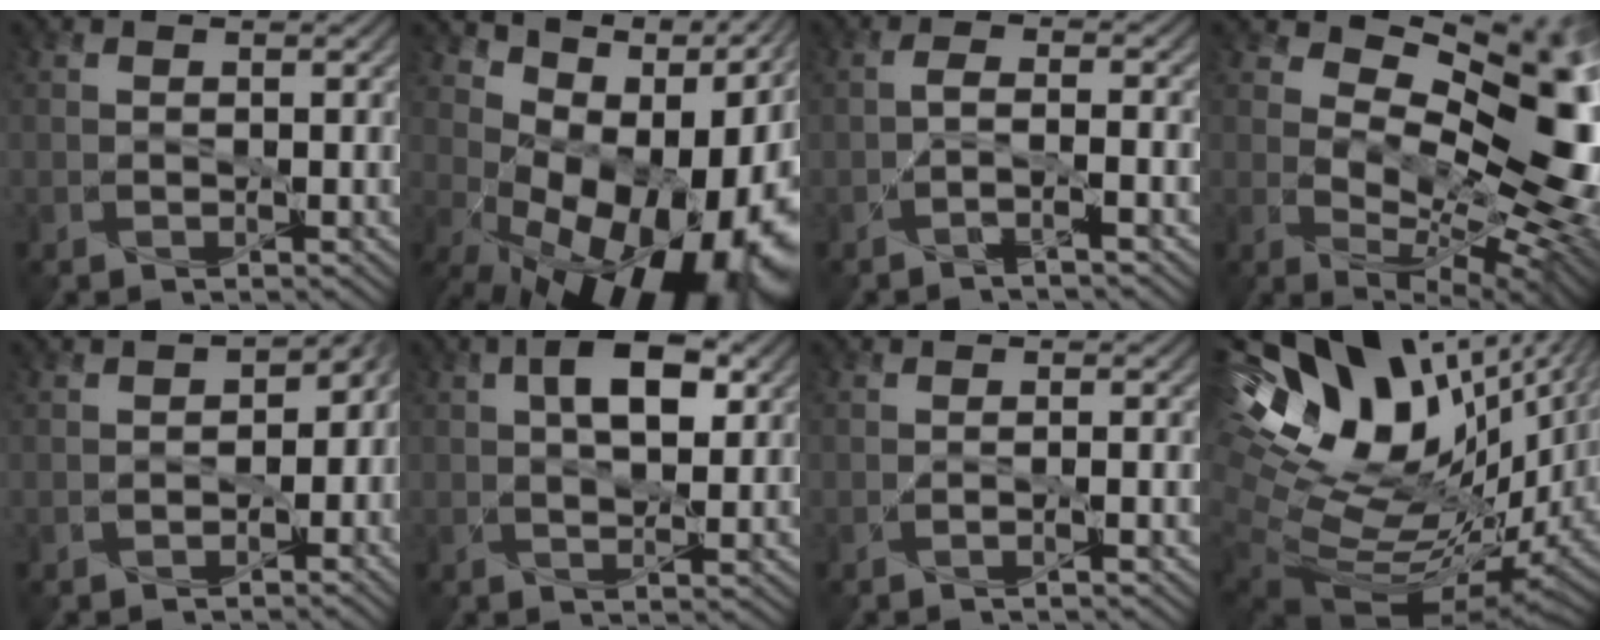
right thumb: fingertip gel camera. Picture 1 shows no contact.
{"total": 17.4, "force": [2.2, 10.2, 13.9], "torque": [-0.158, -0.008, 0.078]}
{"total": 2.4, "force": [-1.3, 0.1, 2.0], "torque": [-0.043, 0.007, -0.031]}
{"total": 15.4, "force": [4.8, 8.7, 11.7], "torque": [-0.169, 0.006, 0.078]}
{"total": 4.8, "force": [-0.9, 3.5, 3.2], "torque": [-0.035, -0.009, -0.010]}
{"total": 6.5, "force": [1.9, 2.9, 5.5], "torque": [-0.097, 0.007, 0.029]}
{"total": 1.1, "force": [-0.4, -0.1, 1.0], "torque": [-0.020, 0.002, -0.007]}
{"total": 20.7, "force": [6.9, 10.8, 16.2], "torque": [-0.295, 0.024, 0.152]}